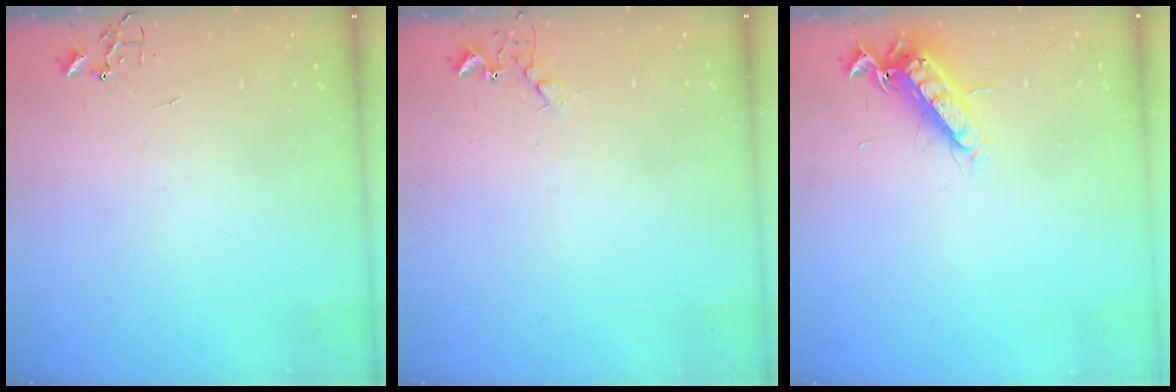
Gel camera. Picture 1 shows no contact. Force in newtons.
{"total": 4.8, "press": 4.7, "slide": 0.8}
{"total": 13.0, "press": 12.9, "slide": 1.2}